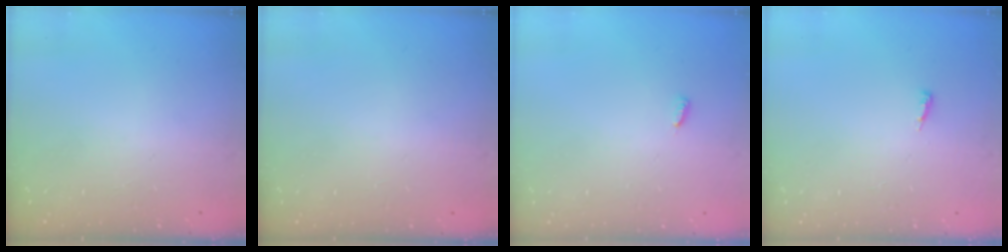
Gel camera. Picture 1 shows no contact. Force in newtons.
{"total": 0.8, "press": 0.8, "slide": 0.1}
{"total": 3.2, "press": 3.2, "slide": 0.5}
{"total": 4.6, "press": 4.5, "slide": 0.9}